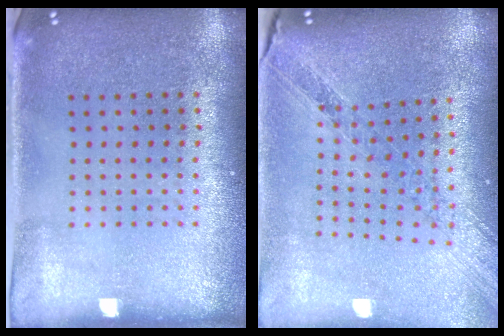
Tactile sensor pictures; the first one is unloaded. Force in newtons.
{"total": 1.1, "press": 1.1, "slide": 0.2}